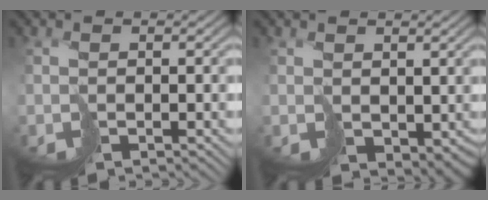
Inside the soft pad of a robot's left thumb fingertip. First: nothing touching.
{"total": 3.1, "force": [1.0, 2.1, 2.0], "torque": [-0.043, -0.015, 0.030]}